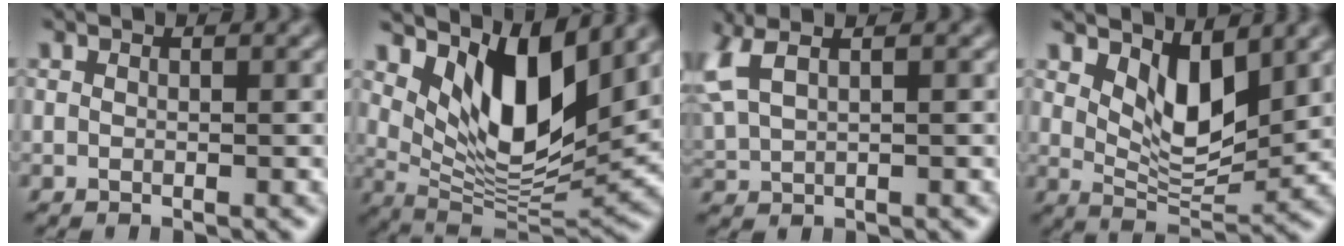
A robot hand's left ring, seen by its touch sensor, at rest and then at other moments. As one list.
[{"total": 9.1, "force": [4.1, 3.7, 7.3], "torque": [-0.122, -0.013, 0.087]}, {"total": 5.0, "force": [1.5, 2.7, 4.0], "torque": [-0.118, 0.019, 0.040]}, {"total": 5.1, "force": [1.9, 2.5, 3.9], "torque": [-0.085, -0.013, 0.040]}]